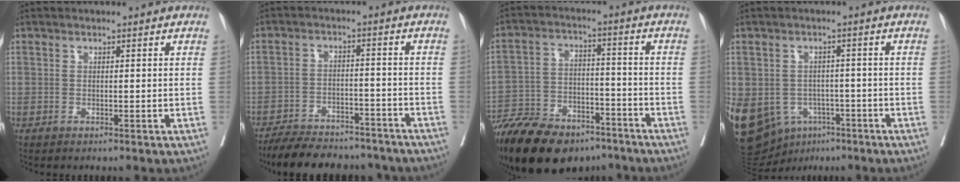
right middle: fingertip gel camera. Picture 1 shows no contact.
{"total": 16.0, "force": [-14.2, 4.5, 5.8], "torque": [-0.106, 0.002, -0.198]}
{"total": 20.2, "force": [-15.2, 8.4, 10.2], "torque": [-0.224, -0.016, -0.251]}
{"total": 23.7, "force": [-10.0, 18.4, 11.0], "torque": [-0.347, -0.013, -0.136]}